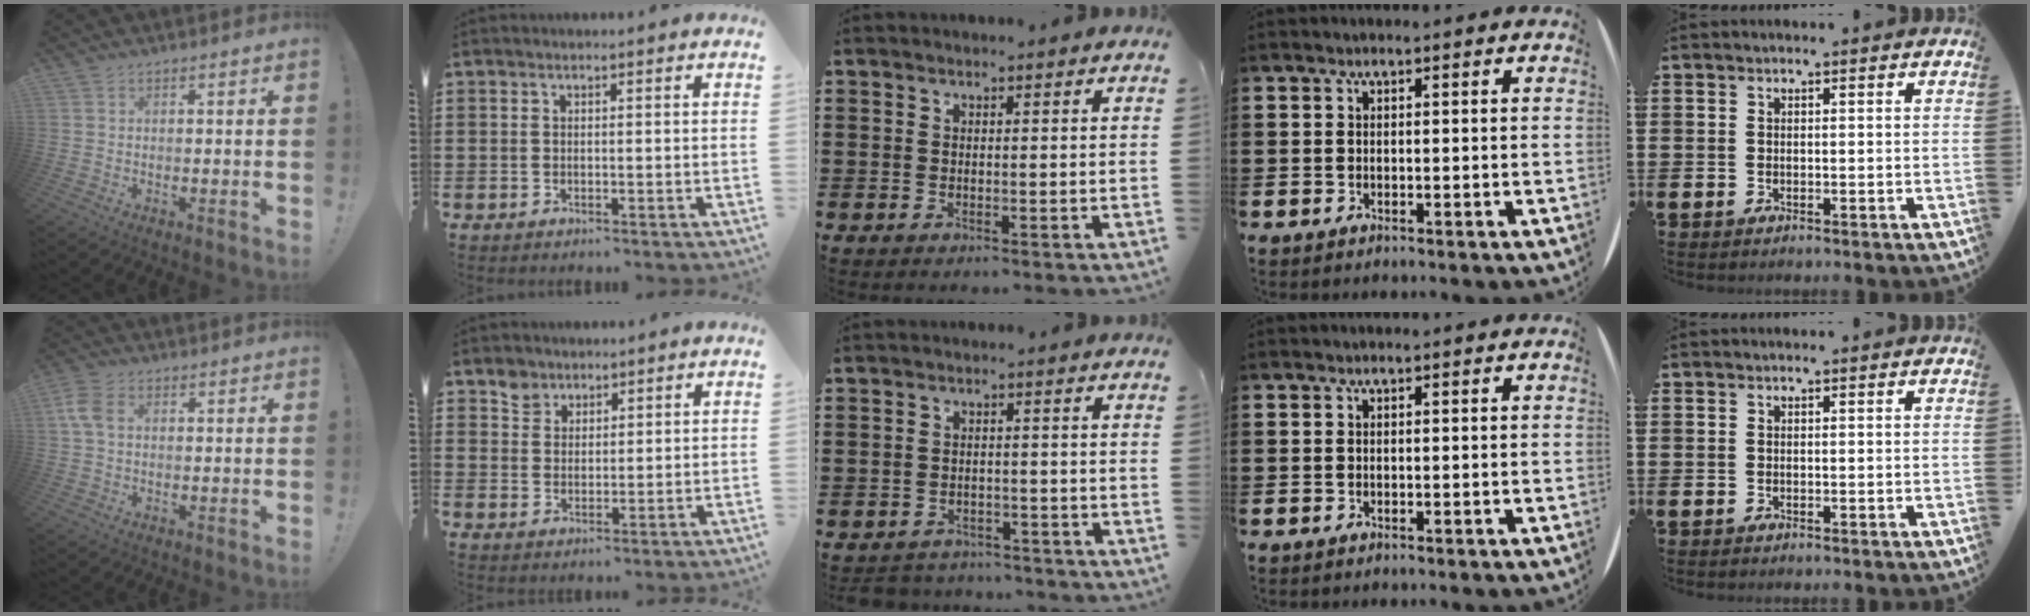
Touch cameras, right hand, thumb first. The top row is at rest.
{"thumb": {"total": 5.5, "force": [0.9, 3.5, 4.1], "torque": [-0.087, 0.006, 0.016]}, "index": {"total": 3.4, "force": [2.5, 2.4, 0.2], "torque": [-0.016, 0.009, 0.048]}, "middle": {"total": 2.6, "force": [-2.6, 0.4, -0.2], "torque": [-0.006, -0.003, -0.057]}}